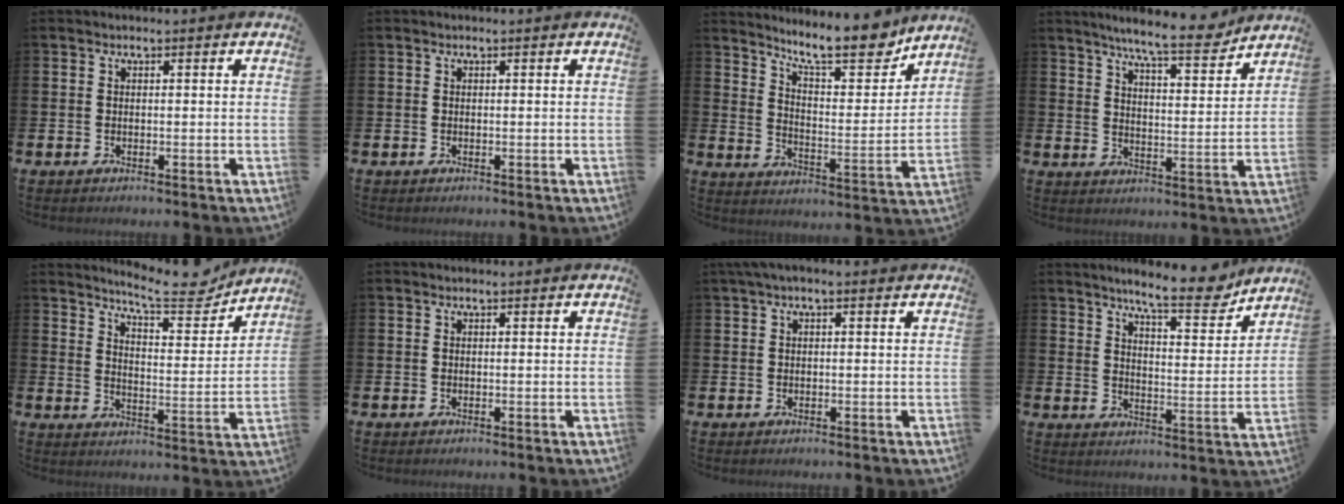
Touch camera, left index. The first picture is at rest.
{"total": 0.0}
{"total": 12.4, "force": [10.7, 2.7, 5.7], "torque": [-0.107, -0.063, 0.184]}
{"total": 8.8, "force": [8.0, 0.6, 3.7], "torque": [-0.075, -0.049, 0.138]}
{"total": 8.8, "force": [8.2, 1.2, 2.9], "torque": [-0.065, -0.056, 0.143]}
{"total": 0.0}
{"total": 1.2, "force": [0.5, 0.3, 1.1], "torque": [-0.021, 0.004, 0.008]}
{"total": 9.7, "force": [8.7, 1.4, 4.2], "torque": [-0.078, -0.047, 0.151]}